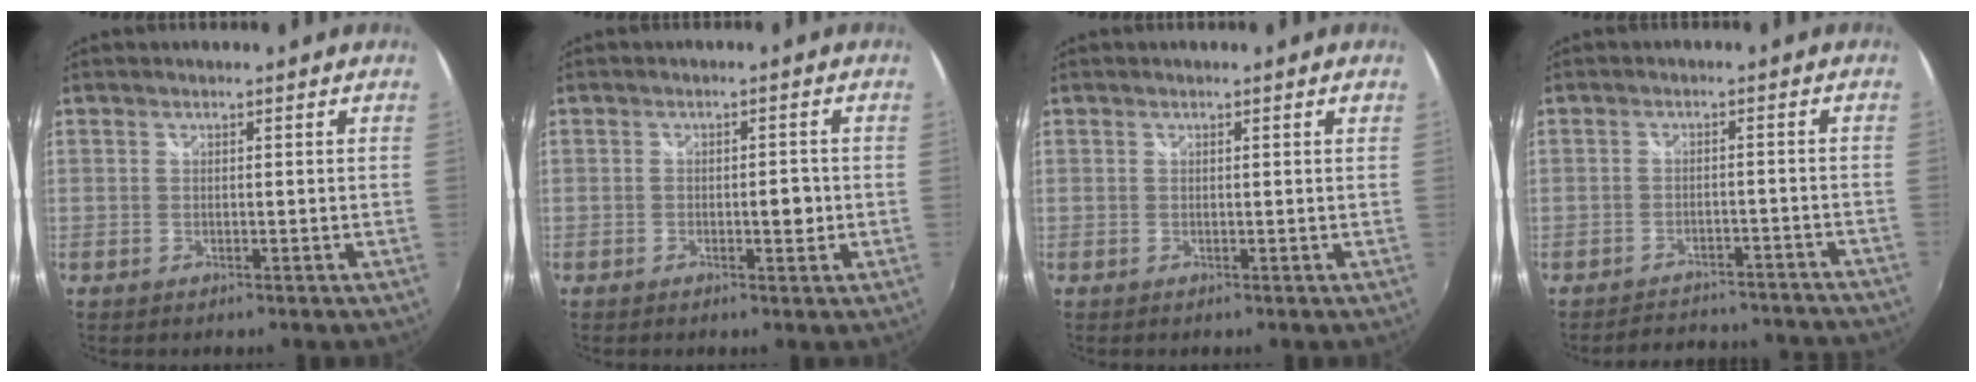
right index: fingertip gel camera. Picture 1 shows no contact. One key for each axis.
{"total": 2.7, "fx": -0.7, "fy": 1.5, "fz": 2.1, "tx": -0.029, "ty": 0.001, "tz": -0.011}
{"total": 0.7, "fx": 0.3, "fy": -0.2, "fz": 0.5, "tx": -0.010, "ty": 0.002, "tz": 0.005}
{"total": 13.8, "fx": -12.8, "fy": 4.1, "fz": 3.0, "tx": -0.064, "ty": 0.026, "tz": -0.148}